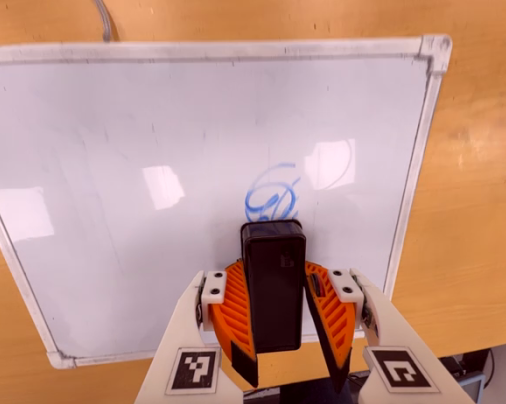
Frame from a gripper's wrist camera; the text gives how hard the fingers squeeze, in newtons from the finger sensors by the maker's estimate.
{"total": 9.0, "left": 9.5, "right": 8.4}